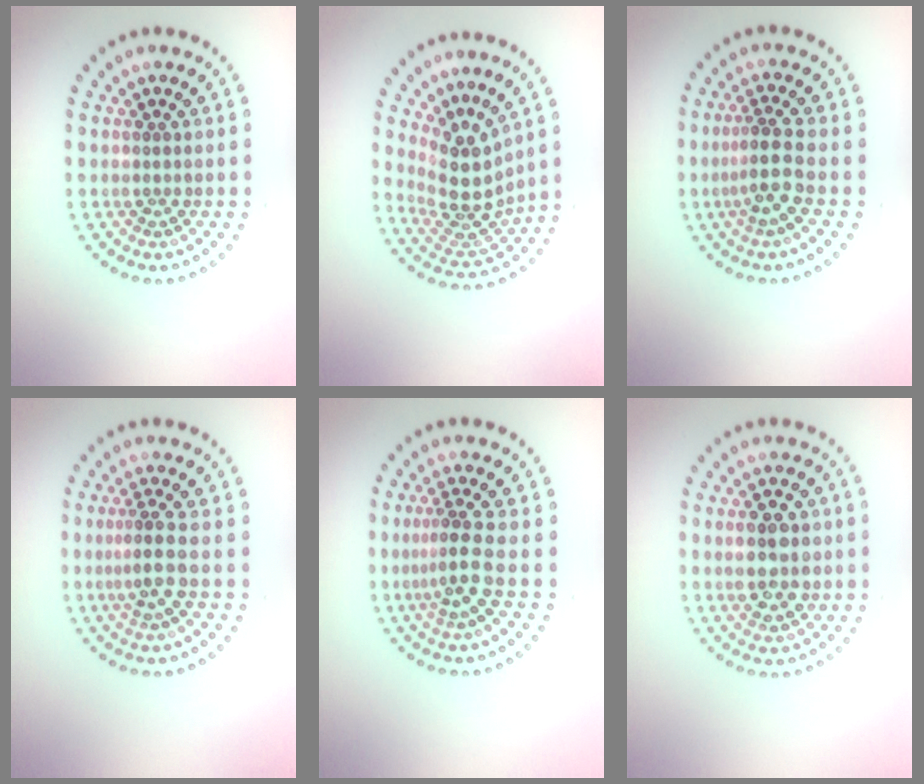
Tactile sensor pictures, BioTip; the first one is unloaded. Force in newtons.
{"total": 4.5, "press": 3.3, "slide": 2.9}
{"total": 2.8, "press": 2.2, "slide": 1.7}
{"total": 2.4, "press": 2.0, "slide": 1.4}
{"total": 3.0, "press": 2.3, "slide": 2.0}
{"total": 4.3, "press": 4.3, "slide": 0.4}